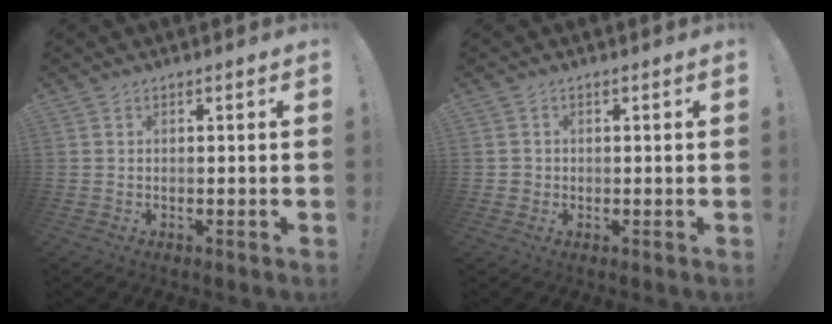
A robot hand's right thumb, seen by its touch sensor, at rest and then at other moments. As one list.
[{"total": 2.1, "force": [0.3, 2.1, 0.3], "torque": [-0.007, 0.003, 0.007]}]